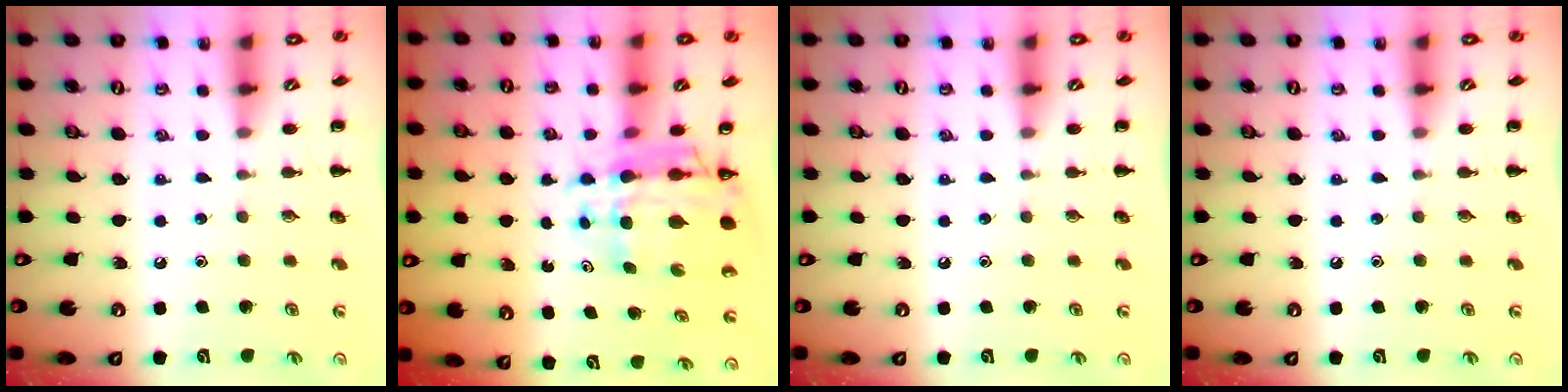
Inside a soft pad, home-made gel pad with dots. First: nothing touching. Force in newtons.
{"total": 9.6, "press": 9.1, "slide": 3.2}
{"total": 0.0}
{"total": 0.0}